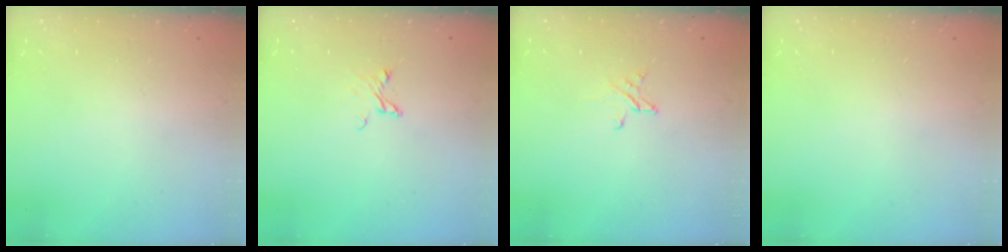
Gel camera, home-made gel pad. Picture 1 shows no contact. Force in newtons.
{"total": 3.6, "press": 3.6, "slide": 0.3}
{"total": 3.2, "press": 3.2, "slide": 0.3}
{"total": 0.0}